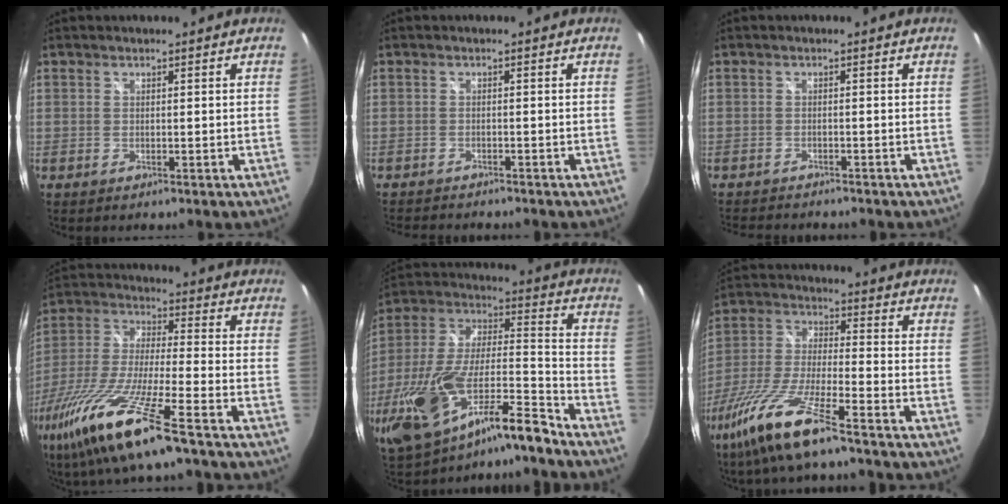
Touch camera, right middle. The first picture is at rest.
{"total": 4.8, "force": [-4.5, 0.4, 1.5], "torque": [-0.040, -0.016, -0.072]}
{"total": 5.5, "force": [-5.2, 0.6, 1.7], "torque": [-0.045, -0.016, -0.082]}
{"total": 19.7, "force": [-11.8, 1.4, 15.8], "torque": [-0.328, -0.045, -0.227]}
{"total": 22.9, "force": [-15.2, 5.9, 16.0], "torque": [-0.309, -0.026, -0.270]}
{"total": 16.8, "force": [-10.4, 1.1, 13.2], "torque": [-0.284, -0.035, -0.205]}